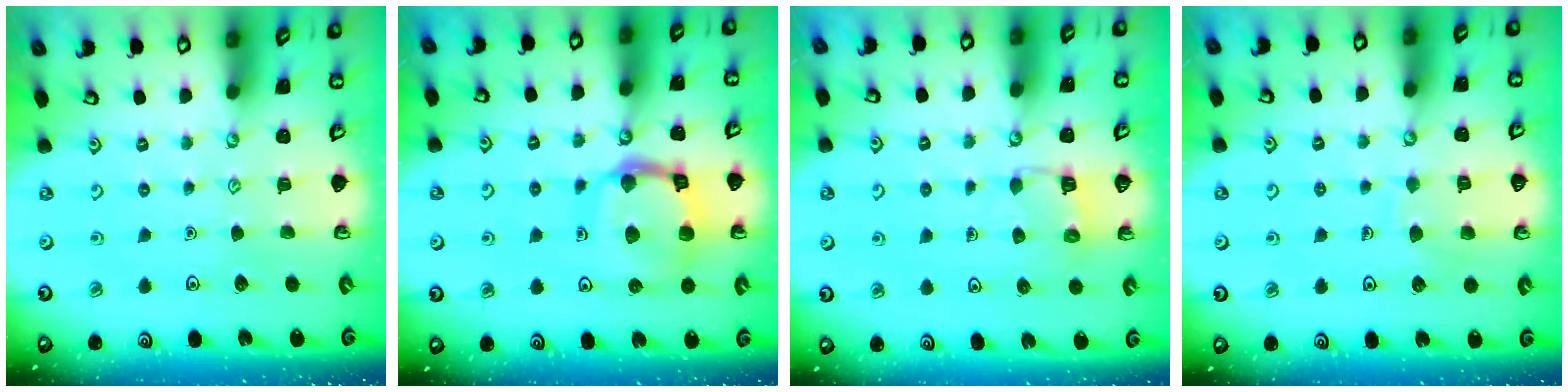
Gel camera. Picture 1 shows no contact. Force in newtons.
{"total": 14.1, "press": 14.1, "slide": 1.5}
{"total": 4.8, "press": 4.8, "slide": 0.4}
{"total": 6.7, "press": 6.6, "slide": 0.7}